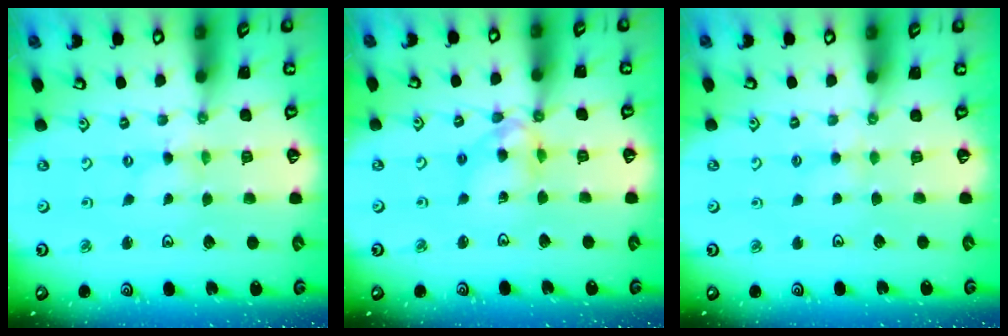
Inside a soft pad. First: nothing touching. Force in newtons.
{"total": 10.8, "press": 10.7, "slide": 1.3}
{"total": 2.8, "press": 2.7, "slide": 0.5}